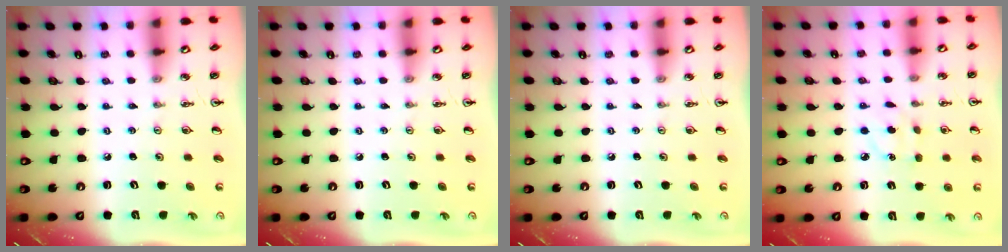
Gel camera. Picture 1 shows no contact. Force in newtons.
{"total": 0.0}
{"total": 0.0}
{"total": 5.2, "press": 5.1, "slide": 0.6}